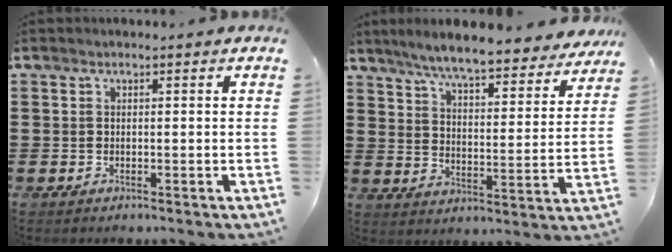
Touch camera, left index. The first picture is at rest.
{"total": 7.1, "force": [6.6, -0.2, 2.6], "torque": [-0.079, -0.042, 0.112]}